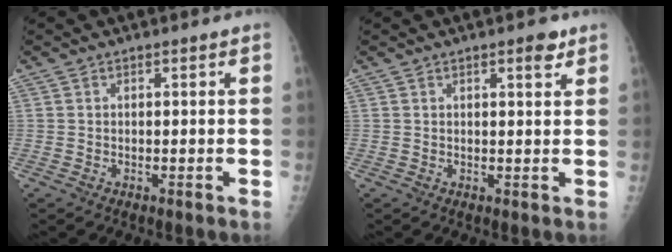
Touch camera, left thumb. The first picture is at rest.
{"total": 2.4, "force": [1.5, 0.7, 1.7], "torque": [-0.019, -0.007, 0.018]}